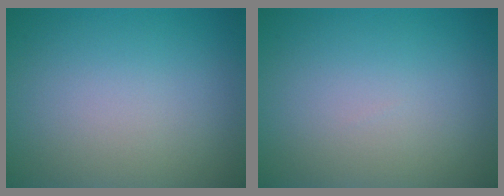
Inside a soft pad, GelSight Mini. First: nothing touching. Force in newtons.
{"total": 0.0}